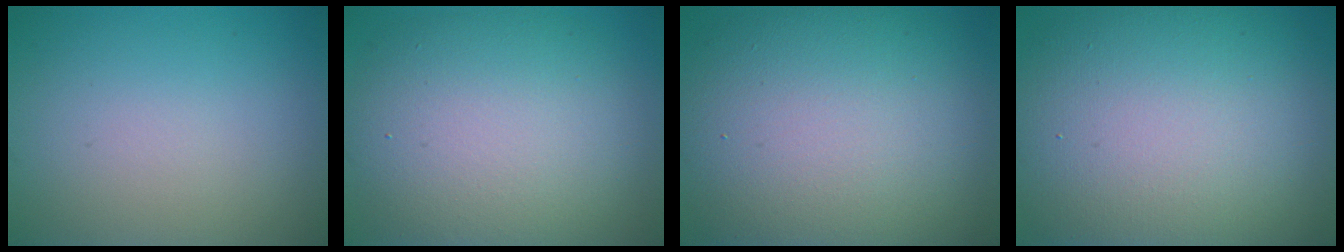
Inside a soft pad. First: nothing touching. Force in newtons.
{"total": 11.0, "press": 11.0, "slide": 0.7}
{"total": 14.3, "press": 14.3, "slide": 0.6}
{"total": 15.8, "press": 15.8, "slide": 0.6}